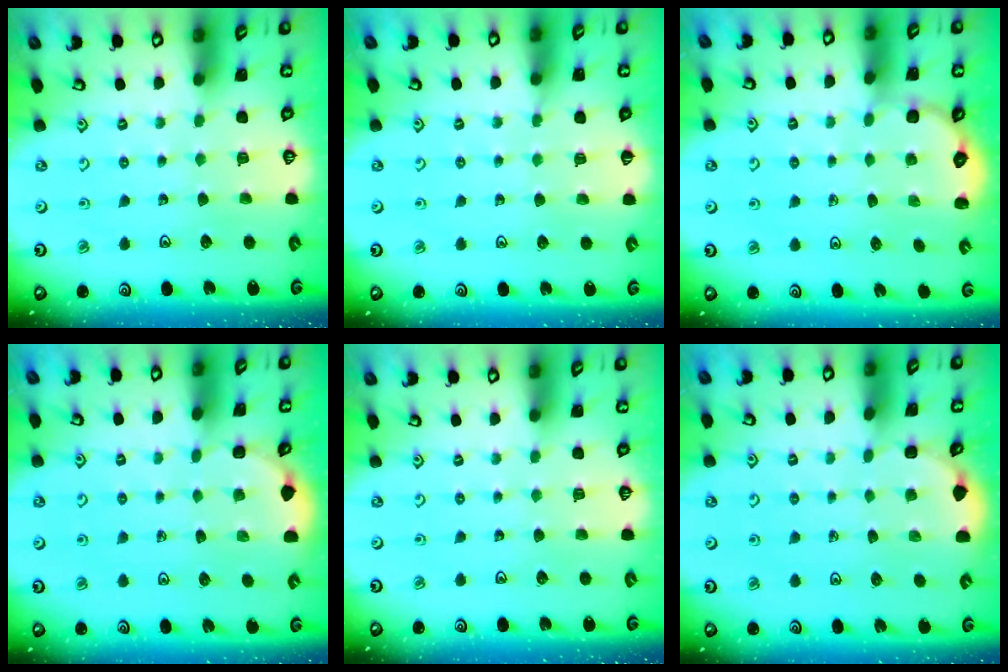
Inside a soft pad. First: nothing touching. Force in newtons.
{"total": 3.6, "press": 3.5, "slide": 0.4}
{"total": 2.6, "press": 2.5, "slide": 0.5}
{"total": 1.8, "press": 1.7, "slide": 0.0}
{"total": 0.0}
{"total": 1.8, "press": 1.7, "slide": 0.0}